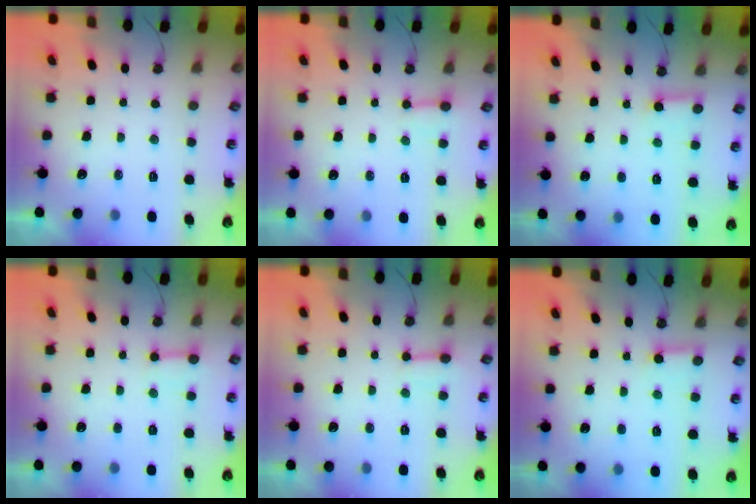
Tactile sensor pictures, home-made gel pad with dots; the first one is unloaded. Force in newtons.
{"total": 3.1, "press": 3.1, "slide": 0.2}
{"total": 2.5, "press": 2.5, "slide": 0.2}
{"total": 2.7, "press": 2.7, "slide": 0.5}
{"total": 3.3, "press": 3.3, "slide": 0.2}
{"total": 2.5, "press": 2.5, "slide": 0.2}